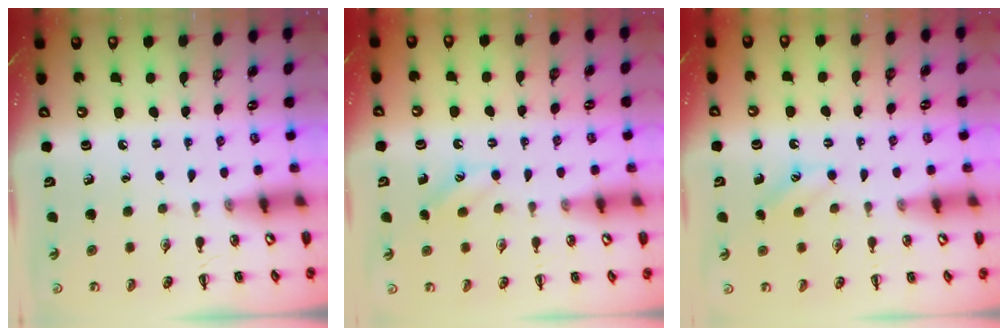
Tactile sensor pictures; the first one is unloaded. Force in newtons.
{"total": 3.0, "press": 2.9, "slide": 0.7}
{"total": 3.0, "press": 2.9, "slide": 0.7}